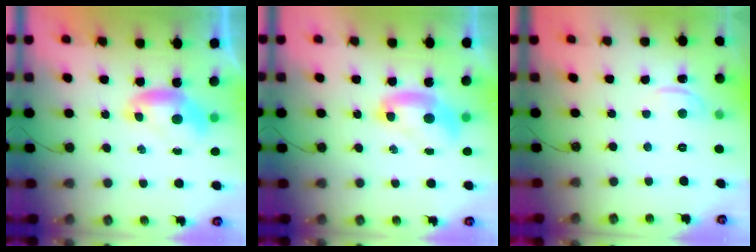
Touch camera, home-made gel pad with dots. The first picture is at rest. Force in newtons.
{"total": 2.0, "press": 2.0, "slide": 0.2}
{"total": 0.5, "press": 0.4, "slide": 0.3}